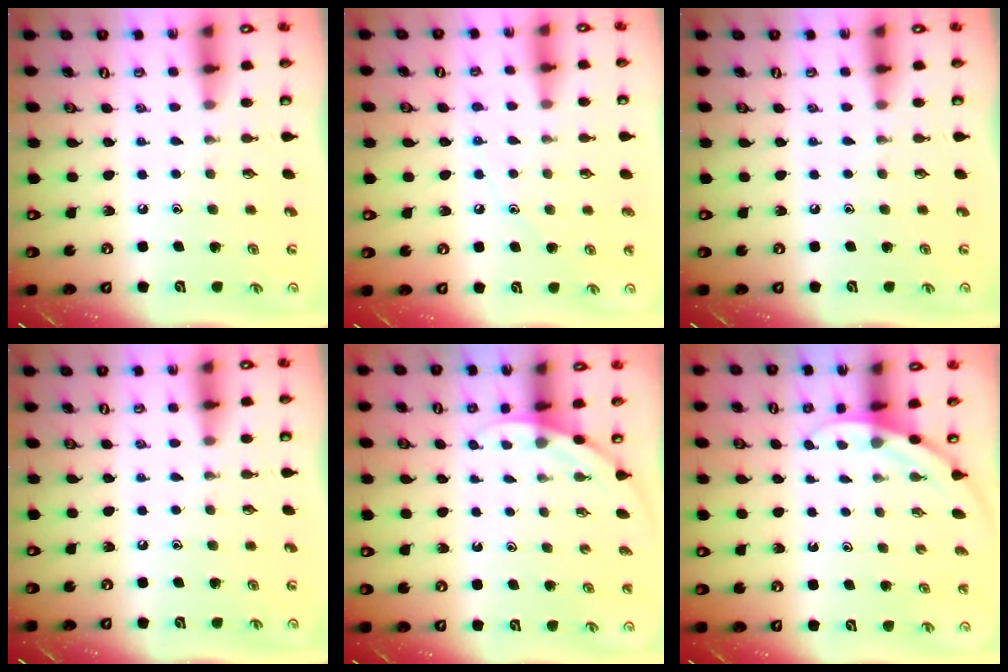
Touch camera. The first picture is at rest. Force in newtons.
{"total": 5.9, "press": 5.9, "slide": 0.5}
{"total": 0.0}
{"total": 0.0}
{"total": 3.2, "press": 3.2, "slide": 0.2}
{"total": 4.1, "press": 4.1, "slide": 0.3}